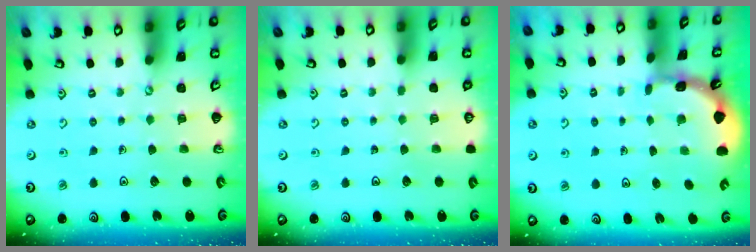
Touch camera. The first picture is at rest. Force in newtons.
{"total": 0.0}
{"total": 1.6, "press": 1.6, "slide": 0.1}